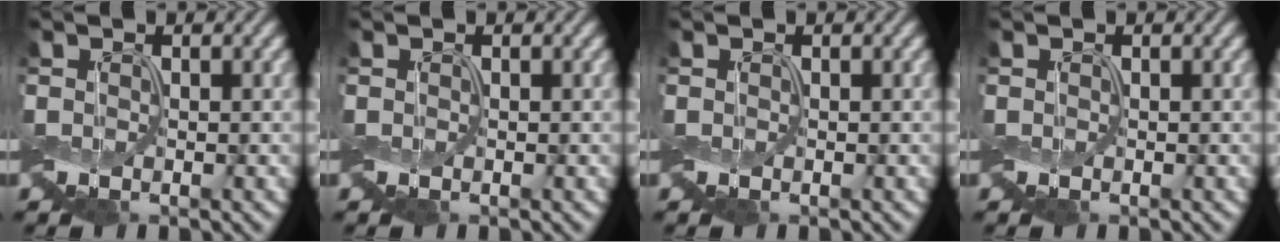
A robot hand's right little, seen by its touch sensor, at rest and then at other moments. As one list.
[{"total": 0.0}, {"total": 0.0}, {"total": 0.0}]